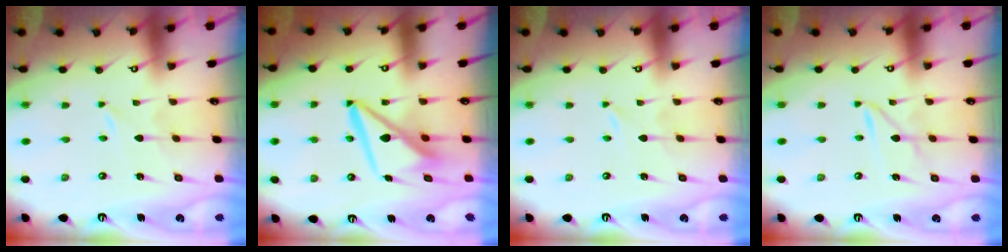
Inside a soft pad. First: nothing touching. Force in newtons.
{"total": 9.7, "press": 9.6, "slide": 1.0}
{"total": 0.0}
{"total": 2.6, "press": 2.6, "slide": 0.2}